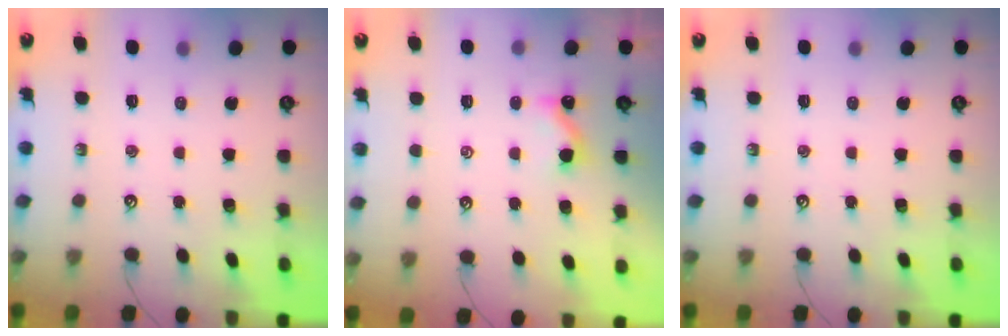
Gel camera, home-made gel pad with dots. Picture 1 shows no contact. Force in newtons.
{"total": 0.0}
{"total": 0.0}